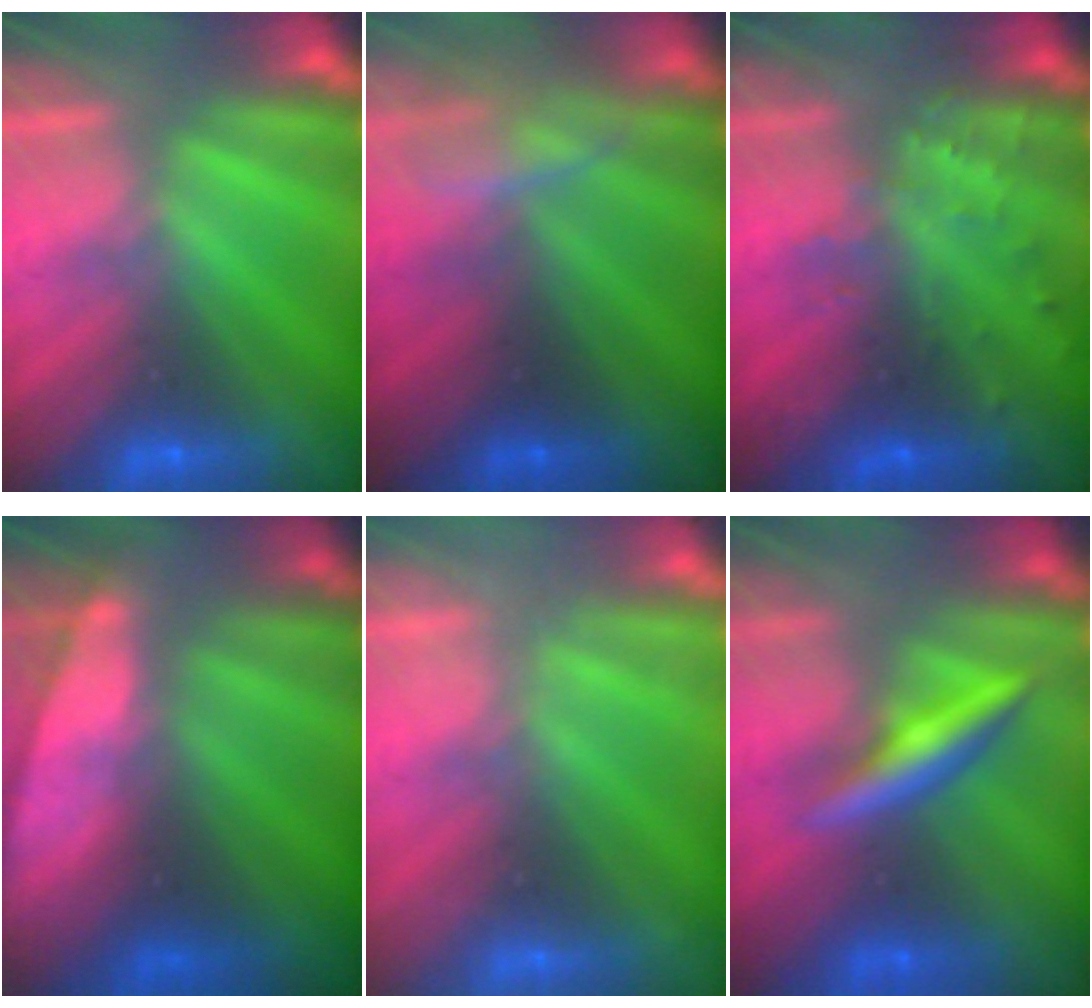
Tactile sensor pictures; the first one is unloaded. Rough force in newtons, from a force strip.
{"total": 2.4}
{"total": 3.5}
{"total": 8.7}
{"total": 2.1}
{"total": 2.8}